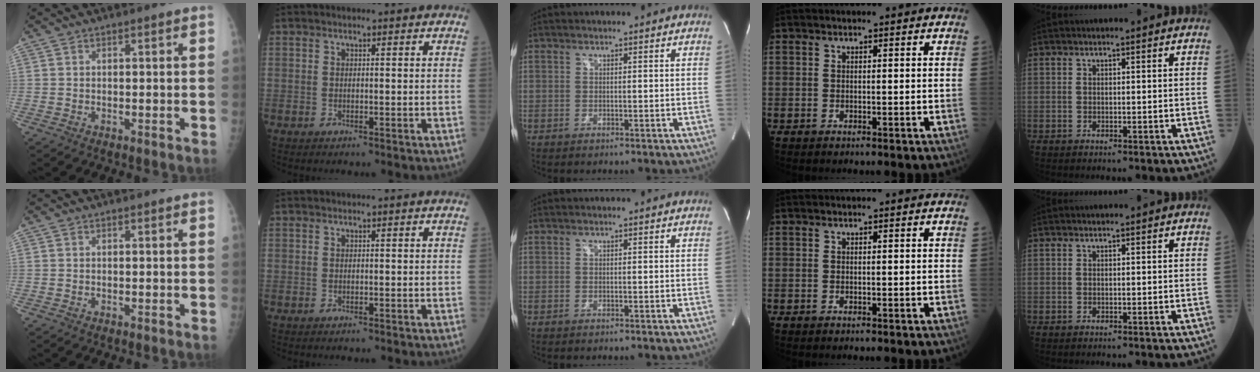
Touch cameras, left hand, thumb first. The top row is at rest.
{}